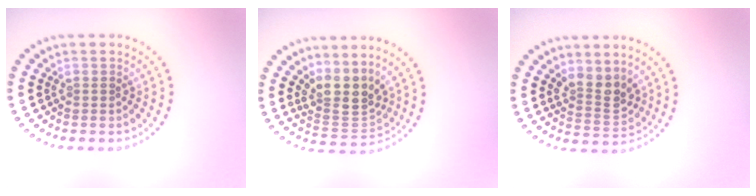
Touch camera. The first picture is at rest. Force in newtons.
{"total": 3.8, "press": 2.9, "slide": 2.4}
{"total": 3.0, "press": 2.6, "slide": 1.5}